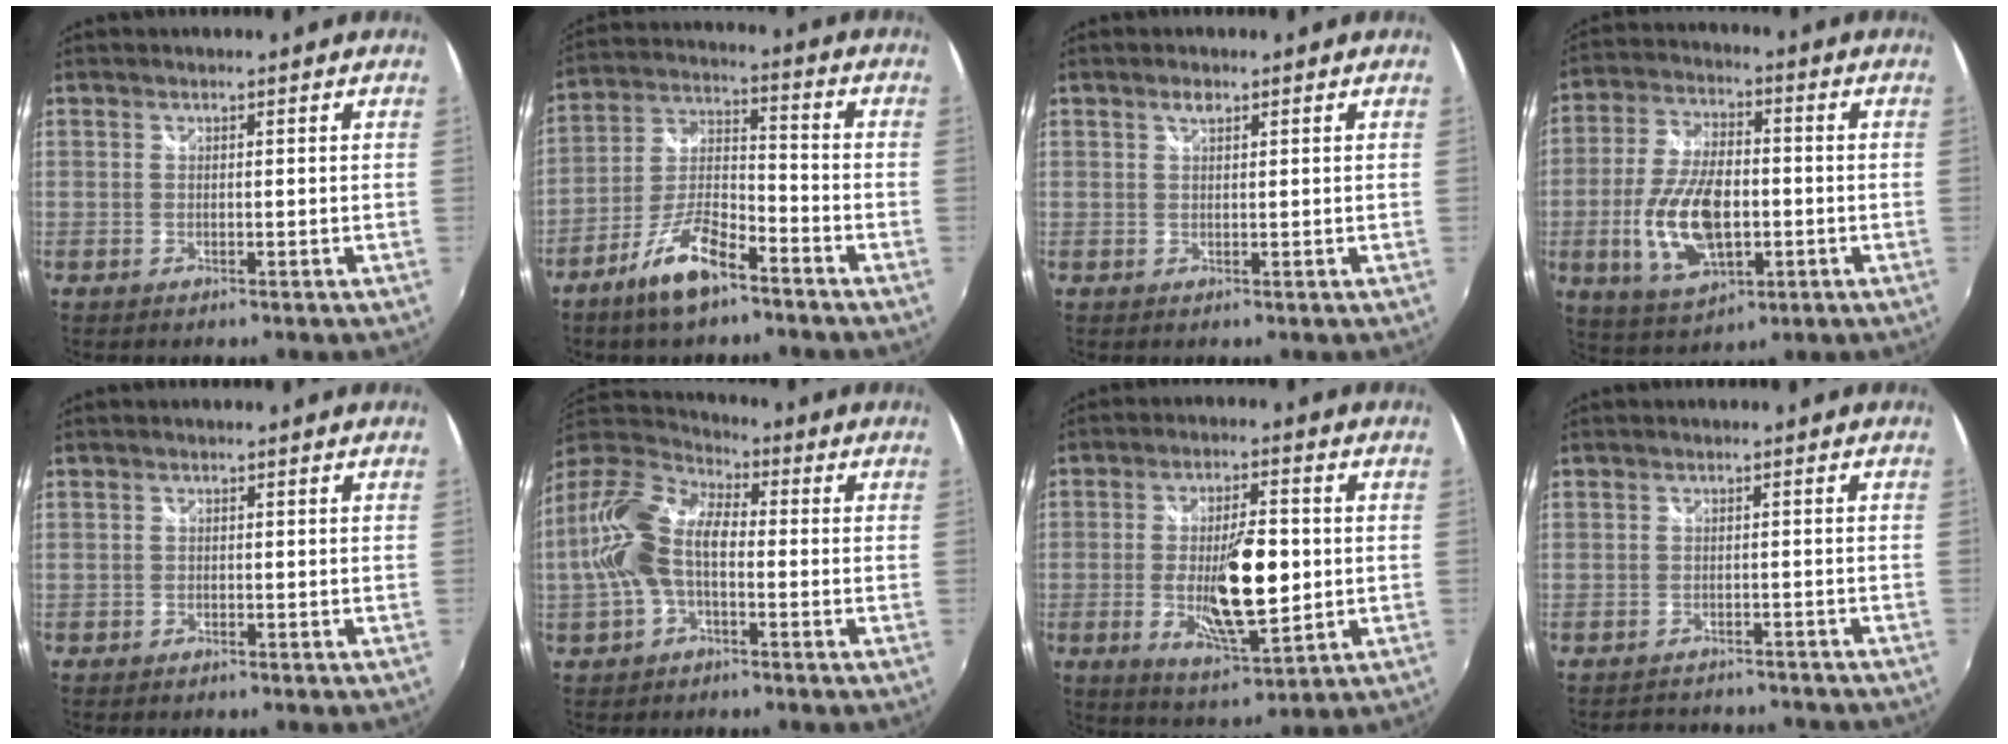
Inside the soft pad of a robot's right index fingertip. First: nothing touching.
{"total": 11.1, "force": [-7.6, 3.4, 7.4], "torque": [-0.160, 0.003, -0.140]}
{"total": 1.4, "force": [0.9, 0.6, 0.9], "torque": [-0.015, 0.004, 0.015]}
{"total": 14.8, "force": [-2.9, 7.7, 12.3], "torque": [-0.252, -0.006, -0.047]}
{"total": 0.8, "force": [-0.5, 0.6, -0.1], "torque": [-0.001, 0.000, -0.009]}
{"total": 14.1, "force": [-1.2, 7.8, 11.8], "torque": [-0.238, 0.019, -0.028]}
{"total": 13.3, "force": [-1.2, 4.4, 12.5], "torque": [-0.218, -0.014, -0.016]}
{"total": 6.5, "force": [-5.7, 2.8, 1.4], "torque": [-0.029, 0.007, -0.078]}